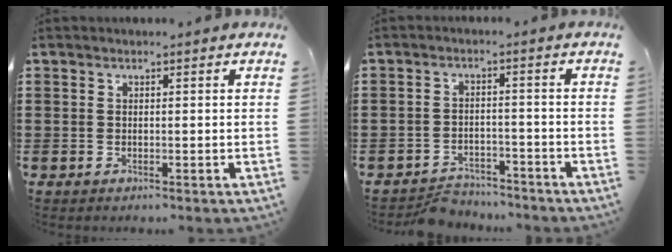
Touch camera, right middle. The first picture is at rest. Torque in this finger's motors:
{"motor_torque": [-0.65, 0.83, -0.58, -0.16]}